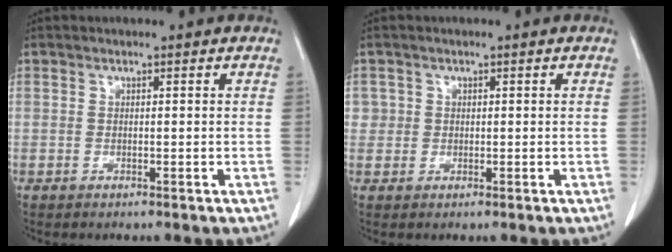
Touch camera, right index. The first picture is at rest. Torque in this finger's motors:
{"motor_torque": [0.04, -0.03, 0.07, 0.02]}